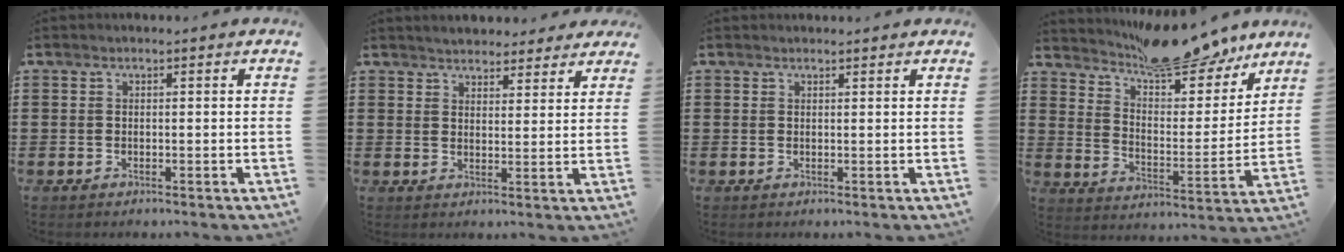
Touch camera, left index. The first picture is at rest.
{"total": 3.2, "force": [3.1, 0.7, 0.1], "torque": [-0.012, -0.005, 0.058]}
{"total": 0.7, "force": [0.7, 0.2, 0.1], "torque": [-0.003, 0.001, 0.015]}
{"total": 13.3, "force": [11.9, 2.4, 5.3], "torque": [-0.104, -0.079, 0.208]}